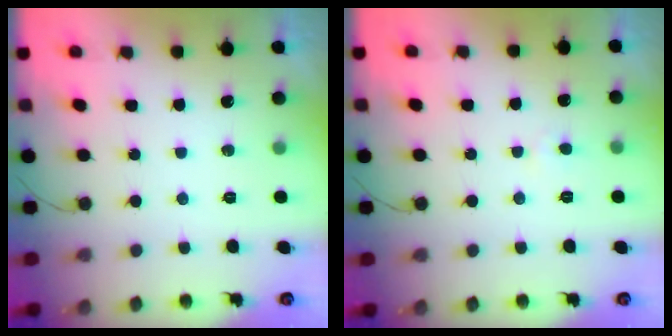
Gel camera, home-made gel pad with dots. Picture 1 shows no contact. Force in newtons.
{"total": 2.6, "press": 2.6, "slide": 0.3}